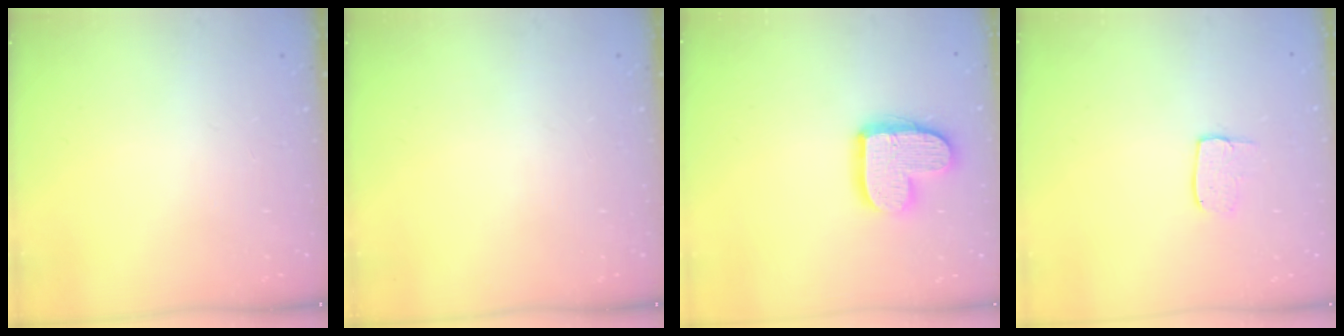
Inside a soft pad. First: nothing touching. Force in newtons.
{"total": 0.0}
{"total": 14.2, "press": 14.2, "slide": 1.1}
{"total": 5.6, "press": 5.6, "slide": 0.3}